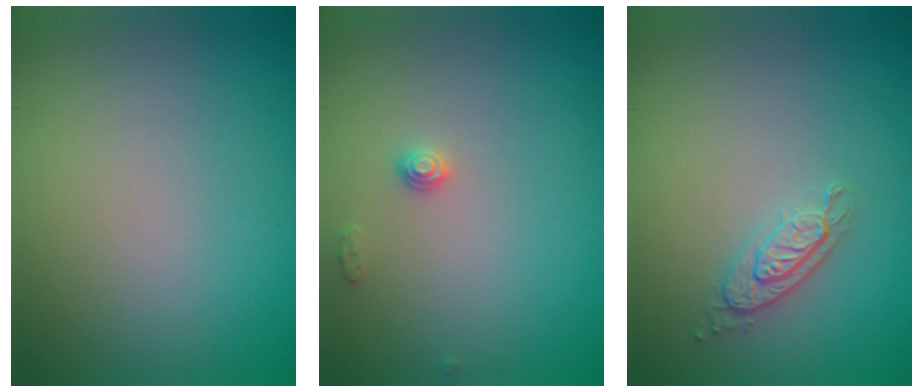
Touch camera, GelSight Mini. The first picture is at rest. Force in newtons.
{"total": 1.0, "press": 1.0, "slide": 0.1}
{"total": 2.1, "press": 1.9, "slide": 0.8}